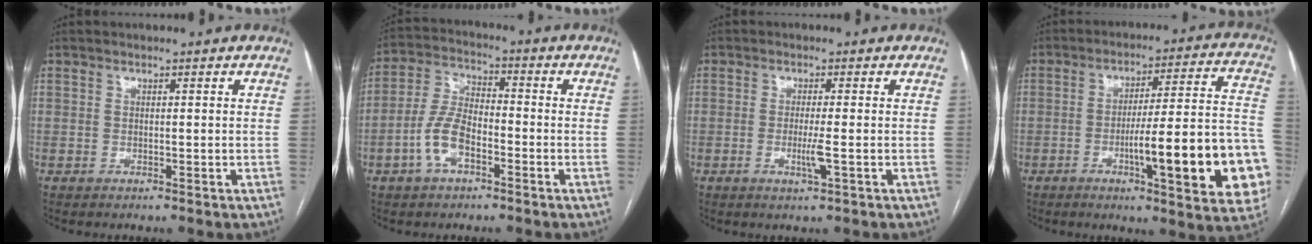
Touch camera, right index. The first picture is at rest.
{"total": 8.1, "force": [-3.3, 4.0, 6.2], "torque": [-0.142, 0.016, -0.065]}
{"total": 3.0, "force": [-0.8, -0.1, 2.9], "torque": [-0.058, -0.007, -0.016]}
{"total": 20.5, "force": [-6.0, 2.7, 19.4], "torque": [-0.189, 0.020, -0.073]}